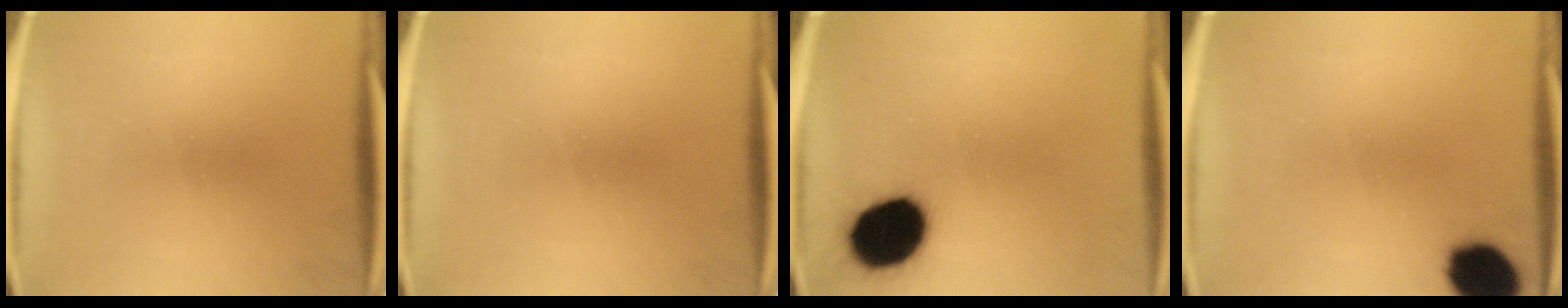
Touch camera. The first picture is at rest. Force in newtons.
{"total": 0.0}
{"total": 16.6}
{"total": 12.1}